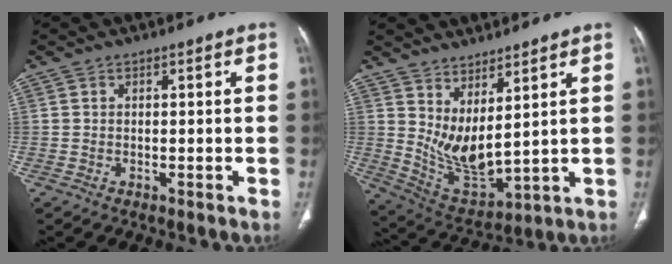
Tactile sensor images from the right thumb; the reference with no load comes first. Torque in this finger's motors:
{"motor_torque": [0.32, 1.92, -0.04, 0.16, 0.10]}